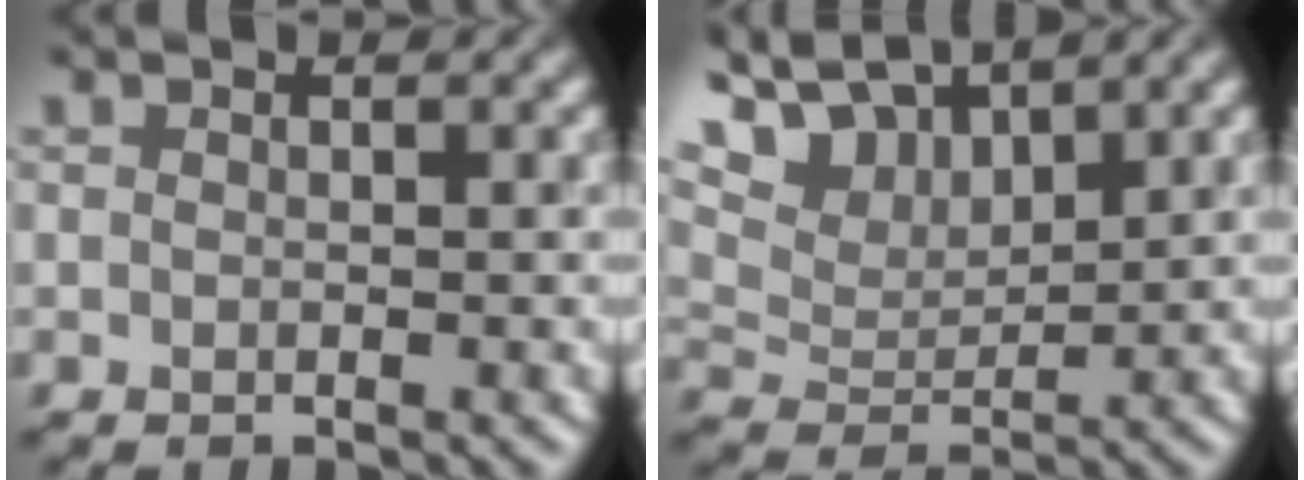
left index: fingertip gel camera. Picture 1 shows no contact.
{"total": 8.4, "force": [6.4, 3.3, 4.4], "torque": [-0.112, 0.021, 0.101]}